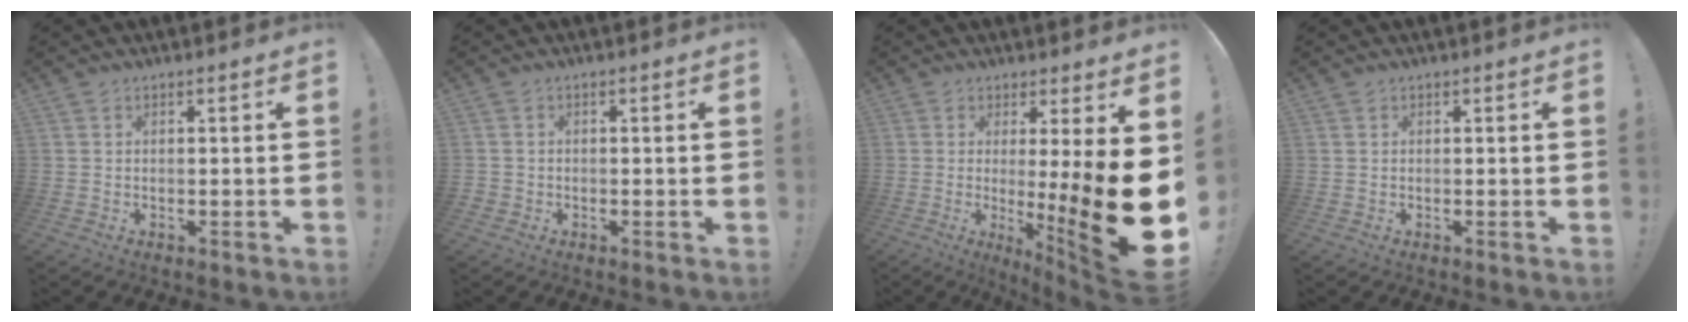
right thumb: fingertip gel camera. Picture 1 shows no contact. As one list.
[{"total": 1.1, "force": [-0.6, 0.9, 0.4], "torque": [-0.006, 0.003, -0.011]}, {"total": 18.0, "force": [-2.0, -0.1, 17.9], "torque": [-0.240, -0.037, -0.029]}, {"total": 0.0}]